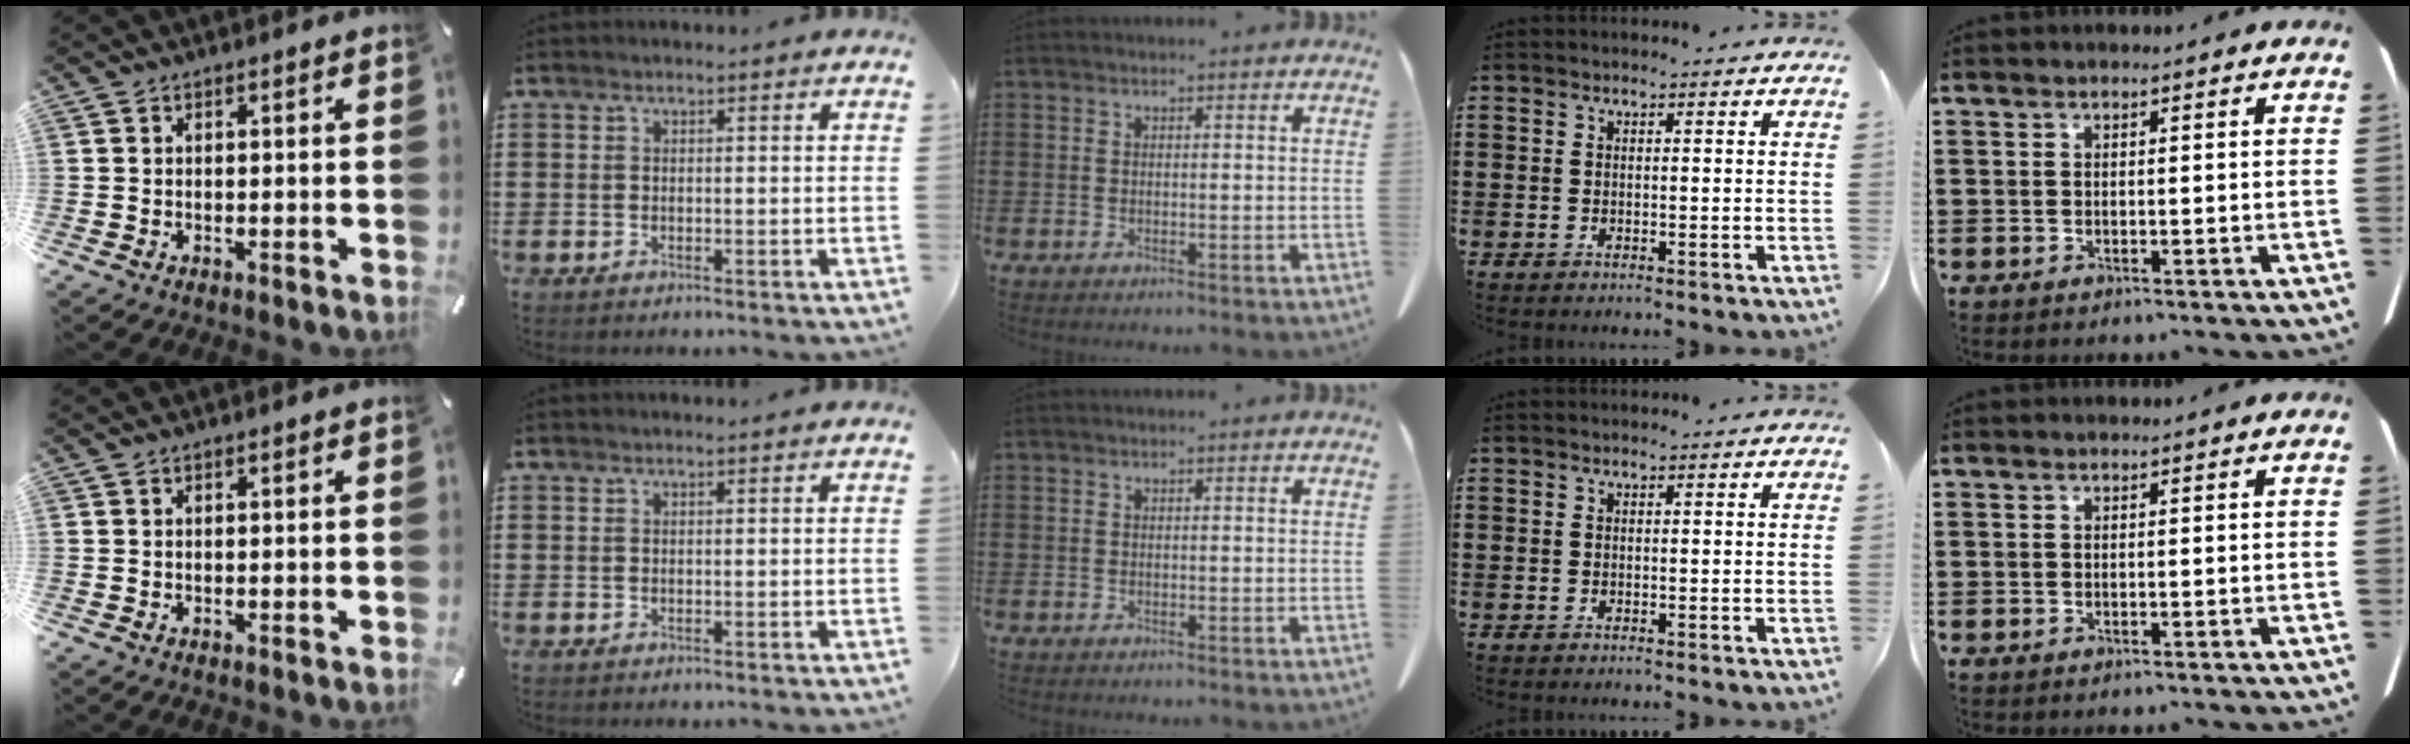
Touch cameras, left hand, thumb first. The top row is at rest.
{}